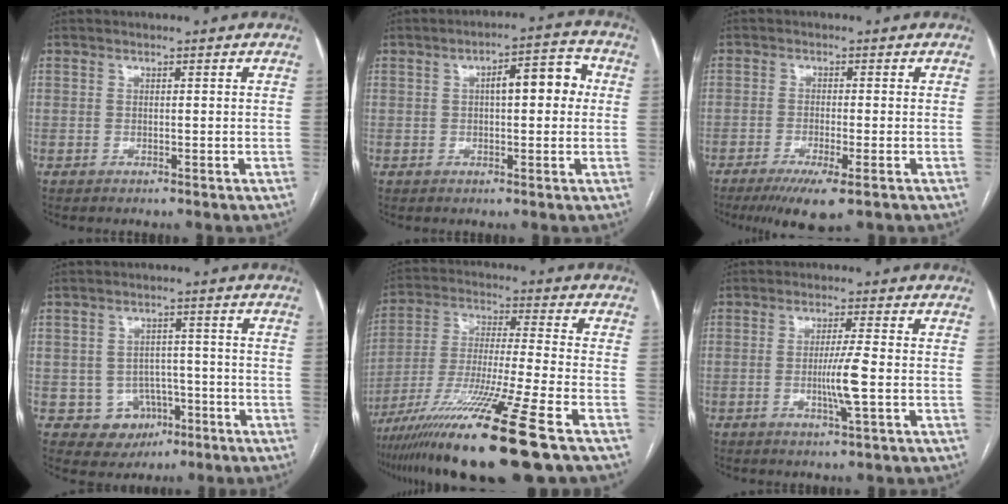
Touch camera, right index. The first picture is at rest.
{"total": 7.2, "force": [1.1, 2.3, 6.7], "torque": [-0.094, 0.028, 0.013]}
{"total": 6.7, "force": [-4.0, 0.7, 5.3], "torque": [-0.089, -0.018, -0.065]}
{"total": 6.1, "force": [-2.2, 5.6, 1.0], "torque": [-0.002, 0.014, -0.020]}
{"total": 19.3, "force": [-12.2, -1.1, 15.0], "torque": [-0.277, -0.053, -0.221]}
{"total": 5.3, "force": [-1.1, -0.5, 5.2], "torque": [-0.096, -0.011, -0.021]}